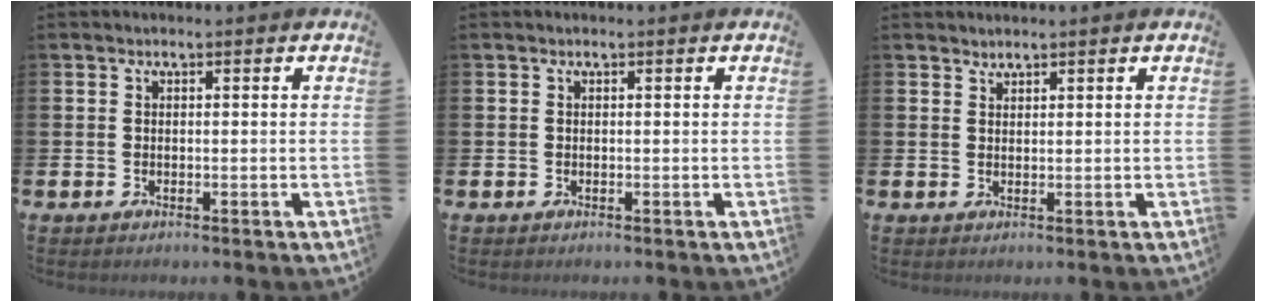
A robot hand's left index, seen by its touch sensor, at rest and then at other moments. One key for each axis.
{"total": 0.0}
{"total": 1.3, "fx": 1.3, "fy": 0.3, "fz": -0.1, "tx": 0.014, "ty": -0.003, "tz": 0.022}